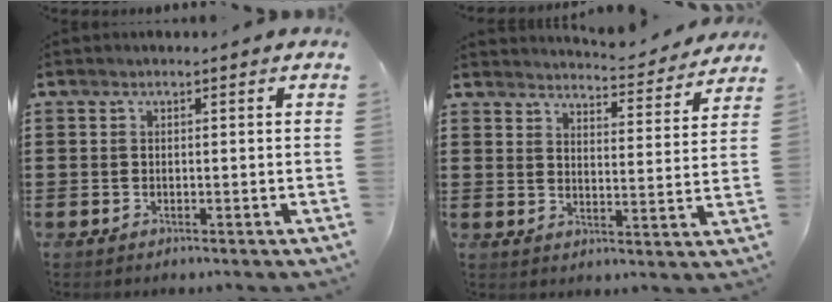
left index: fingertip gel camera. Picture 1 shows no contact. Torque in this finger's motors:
{"motor_torque": [0.40, -1.74, 0.60, 0.09]}